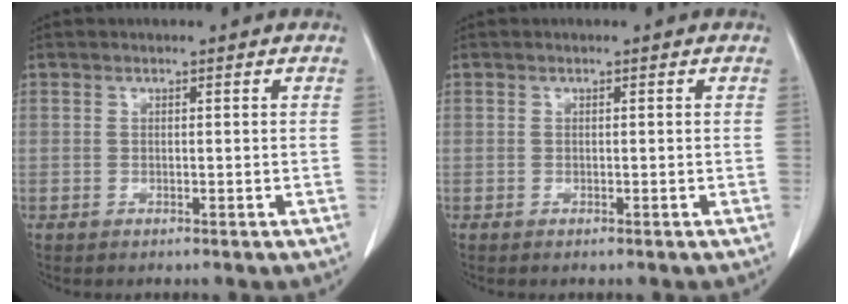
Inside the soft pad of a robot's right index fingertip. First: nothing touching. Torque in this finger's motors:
{"motor_torque": [-0.02, 0.01, -0.01, 0.01]}